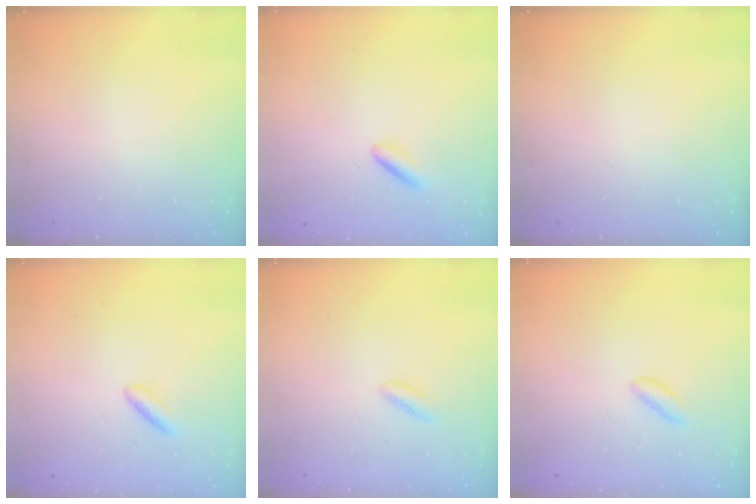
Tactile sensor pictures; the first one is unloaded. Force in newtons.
{"total": 2.5, "press": 2.3, "slide": 1.0}
{"total": 0.0}
{"total": 2.6, "press": 2.2, "slide": 1.3}
{"total": 1.4, "press": 1.3, "slide": 0.5}
{"total": 1.3, "press": 1.2, "slide": 0.5}